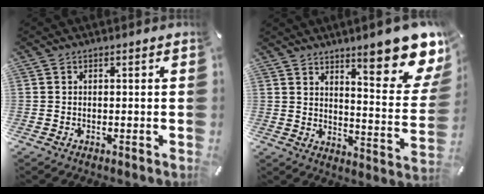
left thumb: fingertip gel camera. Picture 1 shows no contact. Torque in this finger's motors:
{"motor_torque": [2.47, 2.54, 0.85, -0.06, 0.16]}